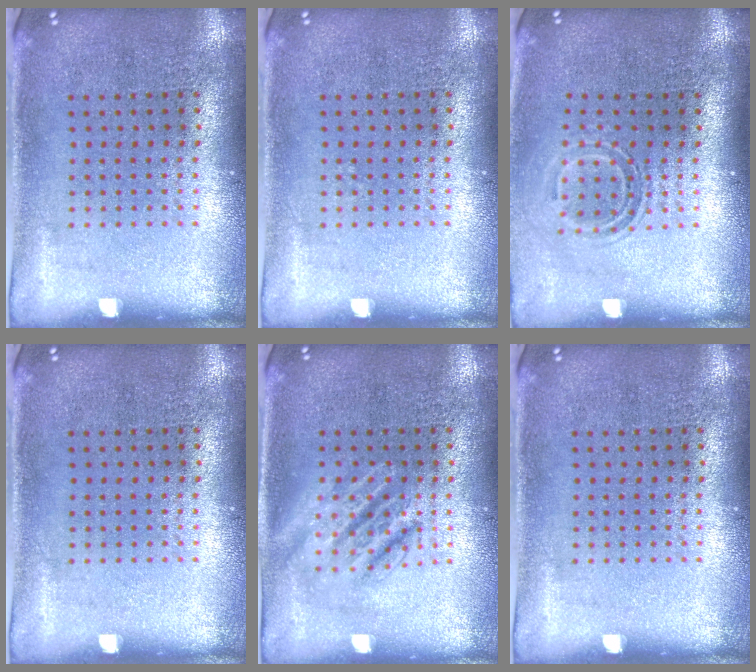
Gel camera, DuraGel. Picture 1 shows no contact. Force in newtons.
{"total": 0.0}
{"total": 1.5, "press": 1.1, "slide": 1.1}
{"total": 0.0}
{"total": 2.8, "press": 2.8, "slide": 0.4}
{"total": 0.0}